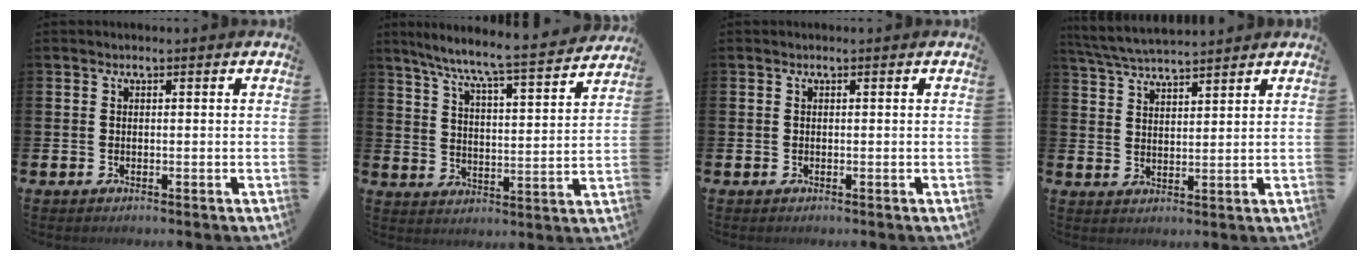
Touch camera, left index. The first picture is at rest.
{"total": 7.8, "force": [7.1, -0.2, 3.0], "torque": [-0.087, -0.057, 0.120]}
{"total": 0.0}
{"total": 5.2, "force": [5.1, 0.3, 1.1], "torque": [-0.041, -0.023, 0.093]}